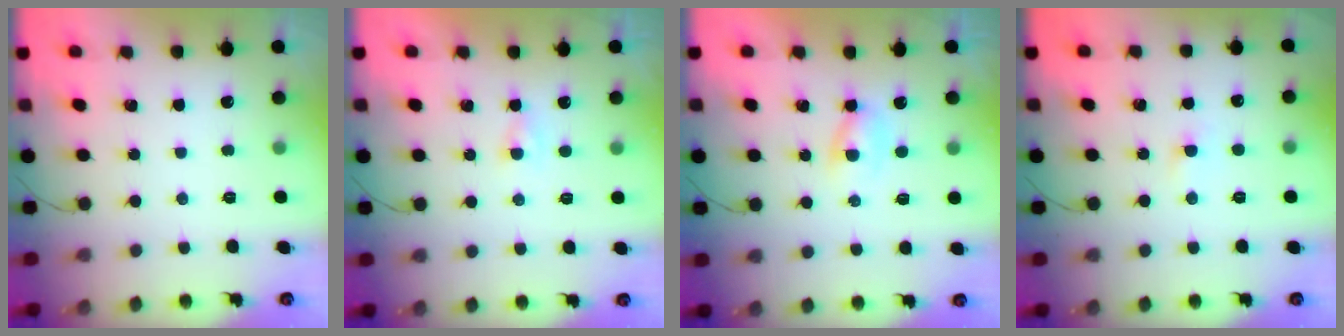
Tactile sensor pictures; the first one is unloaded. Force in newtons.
{"total": 0.9, "press": 0.7, "slide": 0.6}
{"total": 1.9, "press": 1.6, "slide": 1.0}
{"total": 1.7, "press": 1.5, "slide": 0.8}